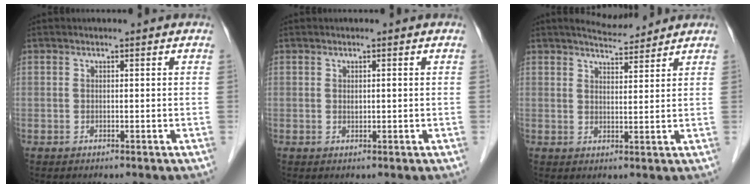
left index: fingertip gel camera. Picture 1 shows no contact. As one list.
[{"total": 0.8, "force": [0.2, 0.3, 0.7], "torque": [-0.014, 0.002, 0.005]}, {"total": 4.9, "force": [4.7, 0.7, 1.4], "torque": [-0.027, 0.006, 0.076]}]